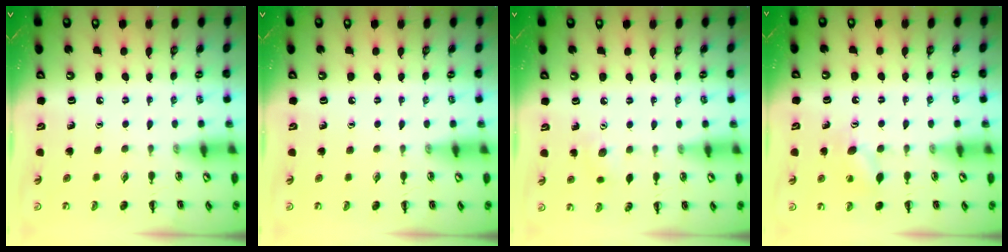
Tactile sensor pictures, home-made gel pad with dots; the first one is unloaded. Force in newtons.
{"total": 0.0}
{"total": 5.3, "press": 5.1, "slide": 1.2}
{"total": 7.4, "press": 7.3, "slide": 1.4}